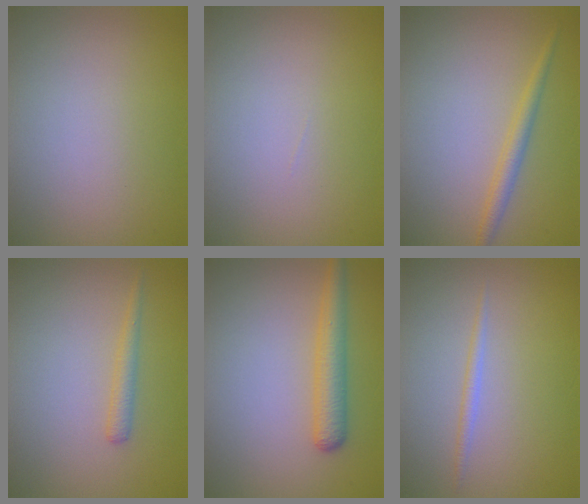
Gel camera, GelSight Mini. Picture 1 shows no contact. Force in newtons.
{"total": 0.0}
{"total": 1.8, "press": 1.8, "slide": 0.1}
{"total": 1.3, "press": 1.3, "slide": 0.1}
{"total": 3.2, "press": 3.2, "slide": 0.1}
{"total": 0.7, "press": 0.7, "slide": 0.1}